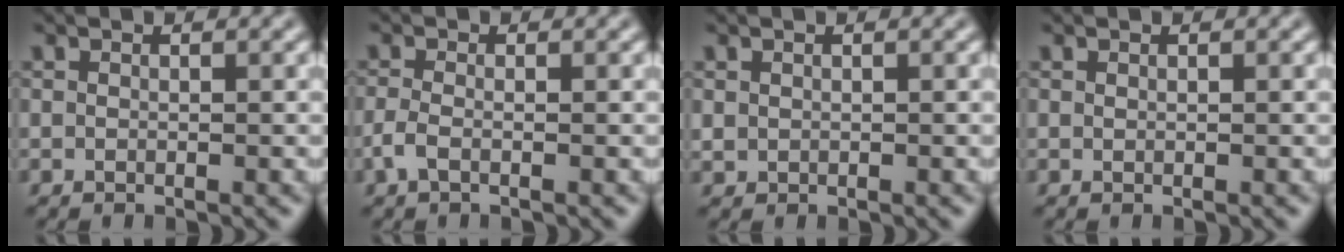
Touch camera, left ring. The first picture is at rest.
{"total": 1.5, "force": [-0.7, 0.5, 1.2], "torque": [-0.033, 0.000, -0.019]}
{"total": 0.5, "force": [0.2, 0.4, 0.1], "torque": [0.000, -0.002, 0.008]}
{"total": 0.0}